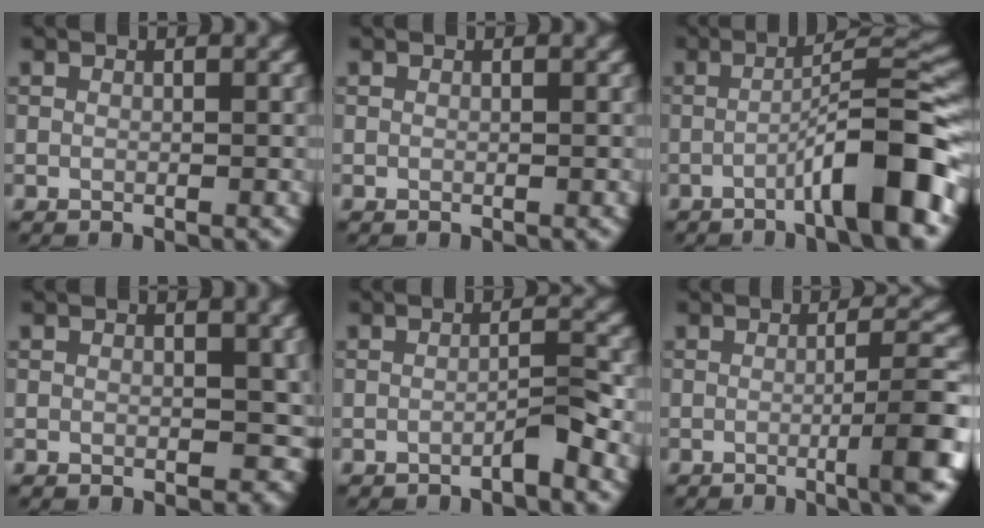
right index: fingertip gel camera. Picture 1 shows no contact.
{"total": 0.0}
{"total": 8.7, "force": [-3.6, 1.1, 7.8], "torque": [-0.105, 0.023, -0.066]}
{"total": 3.1, "force": [0.2, 2.0, 2.3], "torque": [-0.022, -0.002, 0.003]}
{"total": 1.8, "force": [-1.2, 0.0, 1.4], "torque": [-0.021, 0.009, -0.025]}
{"total": 5.8, "force": [-1.6, 0.8, 5.5], "torque": [-0.070, 0.011, -0.032]}